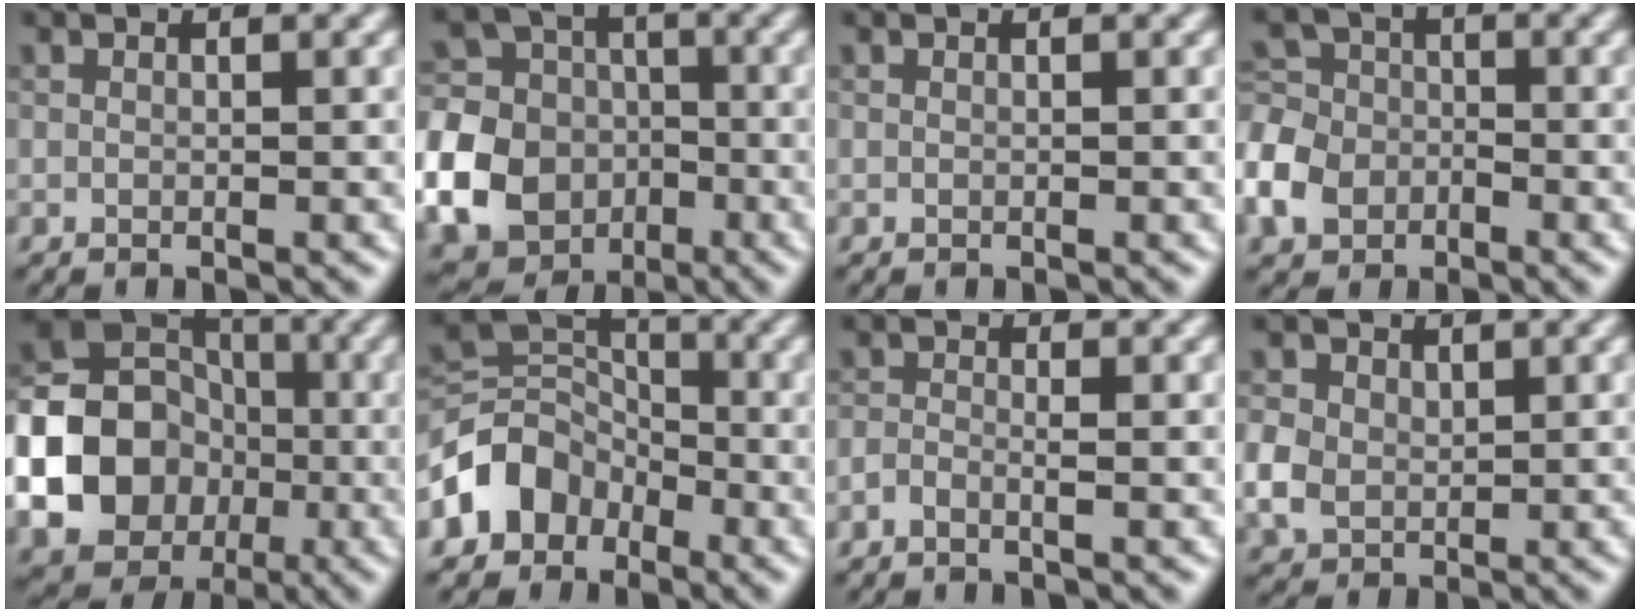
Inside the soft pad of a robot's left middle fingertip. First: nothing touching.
{"total": 15.8, "force": [-5.2, 14.1, 5.0], "torque": [-0.143, -0.031, -0.112]}
{"total": 0.0}
{"total": 5.4, "force": [-2.6, 4.1, 2.3], "torque": [-0.059, 0.004, -0.068]}
{"total": 20.3, "force": [-4.7, 18.4, 7.2], "torque": [-0.171, -0.030, -0.115]}
{"total": 5.0, "force": [-2.7, 3.9, 1.5], "torque": [-0.015, 0.005, -0.063]}
{"total": 1.1, "force": [-0.6, 0.3, 0.8], "torque": [-0.019, 0.000, -0.016]}
{"total": 3.2, "force": [0.3, 2.8, 1.7], "torque": [-0.045, 0.000, 0.004]}